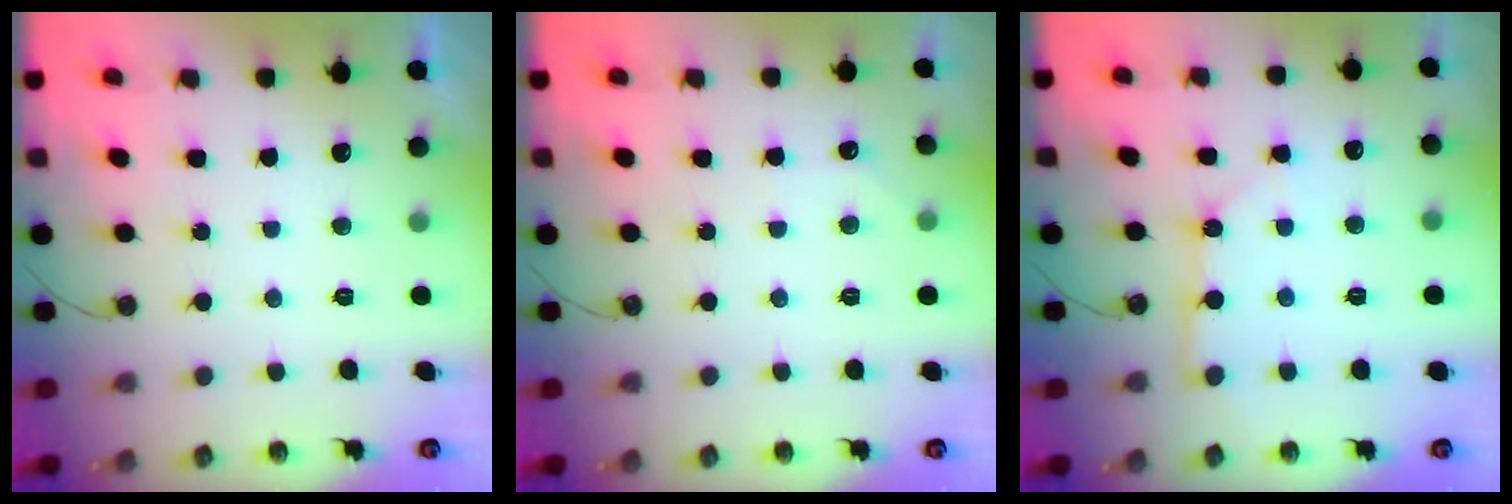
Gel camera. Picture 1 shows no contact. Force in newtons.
{"total": 2.7, "press": 2.6, "slide": 0.4}
{"total": 2.3, "press": 2.3, "slide": 0.2}